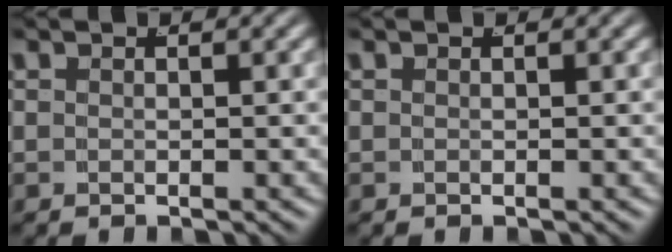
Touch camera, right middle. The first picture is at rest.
{"total": 0.0}